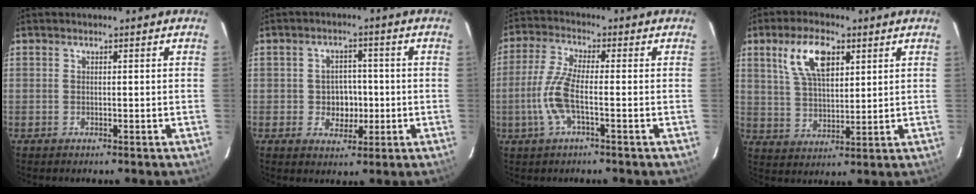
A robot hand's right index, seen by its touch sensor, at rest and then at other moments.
{"total": 5.0, "force": [-0.8, 4.3, 2.3], "torque": [-0.044, 0.012, -0.006]}
{"total": 8.1, "force": [-2.2, 1.5, 7.6], "torque": [-0.172, 0.000, -0.046]}
{"total": 10.1, "force": [4.7, 4.6, 7.7], "torque": [-0.148, 0.016, 0.091]}